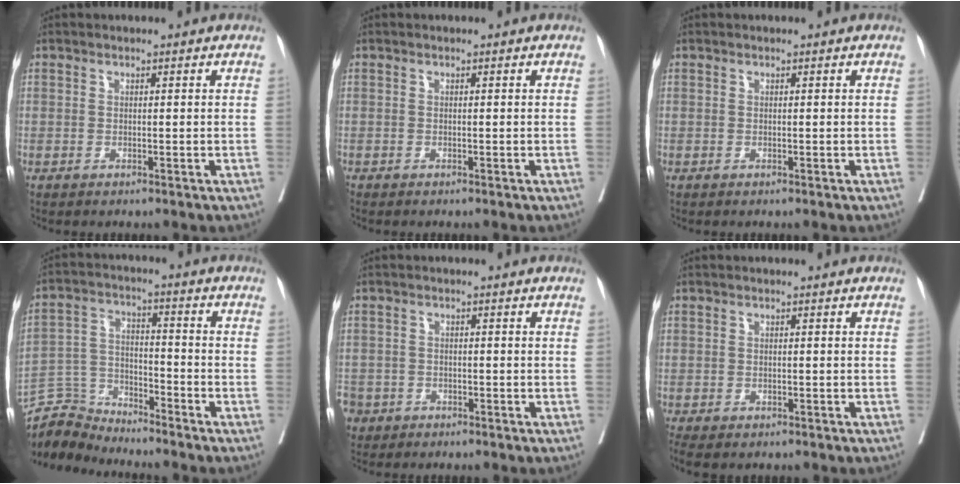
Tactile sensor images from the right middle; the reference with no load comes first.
{"total": 0.0}
{"total": 0.0}
{"total": 7.1, "force": [-6.9, 0.8, -1.4], "torque": [0.027, 0.017, -0.135]}
{"total": 6.2, "force": [-3.4, 5.0, 1.2], "torque": [-0.044, 0.003, -0.062]}
{"total": 3.7, "force": [-2.5, 2.0, 1.9], "torque": [-0.036, -0.010, -0.037]}